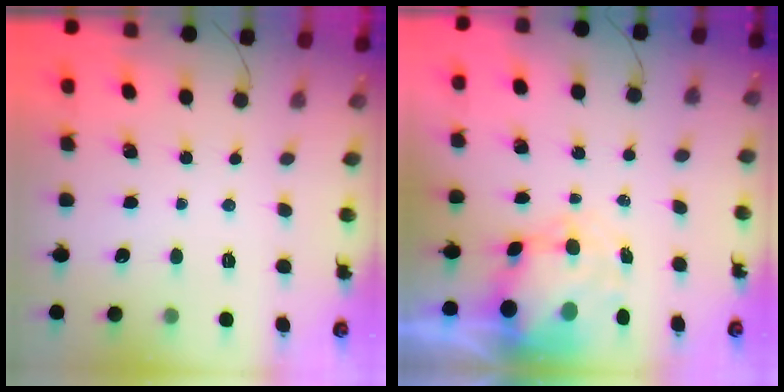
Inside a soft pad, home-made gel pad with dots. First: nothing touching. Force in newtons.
{"total": 7.6, "press": 7.4, "slide": 1.7}